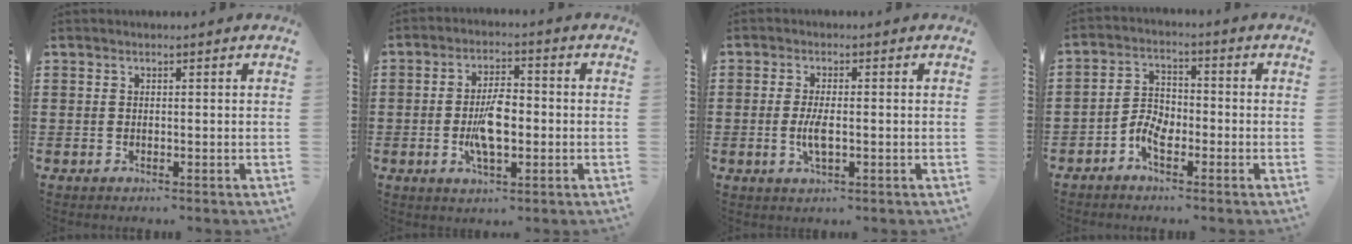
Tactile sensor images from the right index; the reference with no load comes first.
{"total": 7.1, "force": [-1.2, 3.1, 6.3], "torque": [-0.128, -0.006, -0.031]}
{"total": 3.7, "force": [-0.6, 1.1, 3.5], "torque": [-0.077, -0.006, -0.014]}
{"total": 4.2, "force": [-2.4, 2.1, 2.7], "torque": [-0.072, -0.002, -0.051]}